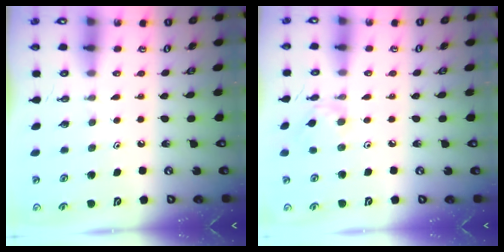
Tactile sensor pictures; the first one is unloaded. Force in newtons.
{"total": 2.7, "press": 2.6, "slide": 0.3}